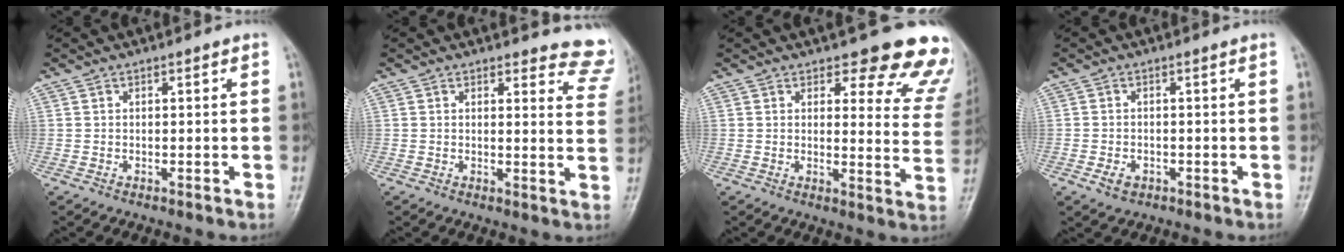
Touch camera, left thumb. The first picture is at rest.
{"total": 9.0, "force": [8.6, 2.3, 1.0], "torque": [0.039, -0.069, 0.060]}
{"total": 14.8, "force": [12.5, 4.4, 6.6], "torque": [-0.017, -0.090, 0.120]}
{"total": 2.4, "force": [-1.2, 1.6, 1.4], "torque": [-0.026, 0.004, -0.016]}